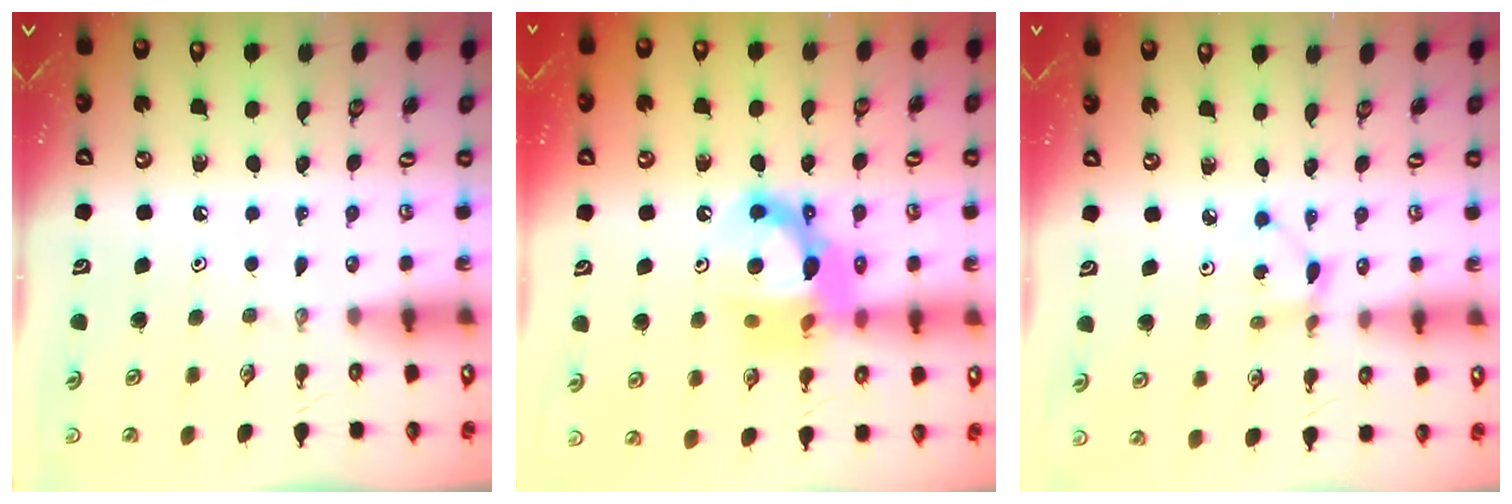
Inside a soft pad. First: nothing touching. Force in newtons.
{"total": 13.9, "press": 13.8, "slide": 1.2}
{"total": 2.1, "press": 2.1, "slide": 0.2}